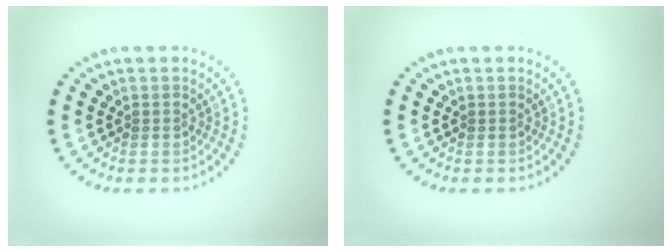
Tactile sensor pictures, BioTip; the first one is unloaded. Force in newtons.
{"total": 0.0}